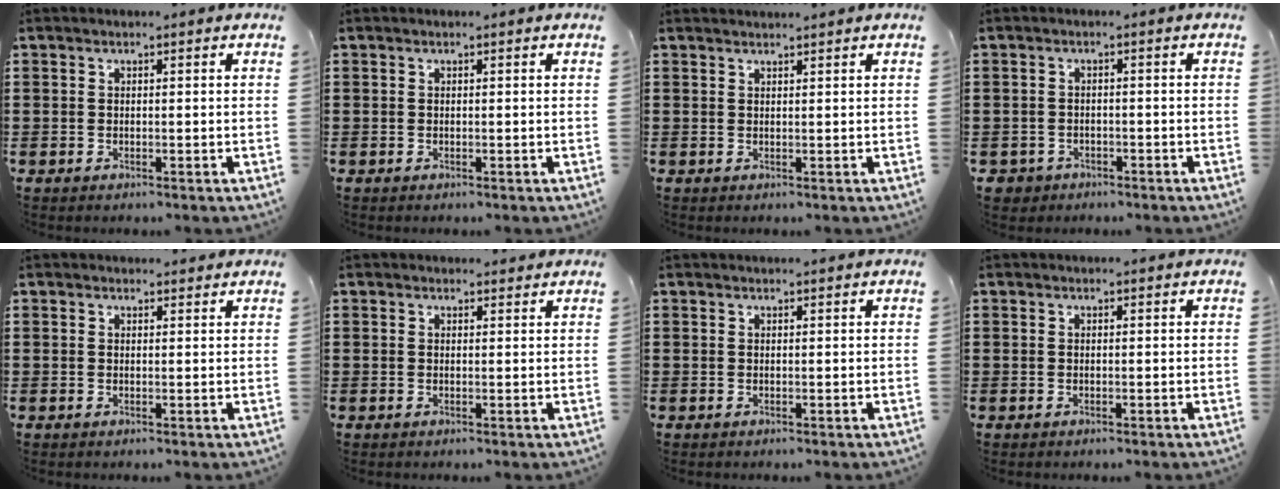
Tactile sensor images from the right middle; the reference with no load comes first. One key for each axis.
{"total": 0.0}
{"total": 1.1, "fx": 1.1, "fy": -0.2, "fz": 0.0, "tx": -0.002, "ty": -0.003, "tz": 0.022}
{"total": 1.6, "fx": -1.3, "fy": 0.9, "fz": -0.1, "tx": -0.005, "ty": 0.002, "tz": -0.031}
{"total": 1.0, "fx": 0.9, "fy": 0.3, "fz": 0.1, "tx": 0.004, "ty": -0.001, "tz": 0.015}
{"total": 1.0, "fx": 1.0, "fy": 0.2, "fz": 0.0, "tx": 0.005, "ty": -0.001, "tz": 0.017}
{"total": 0.5, "fx": 0.5, "fy": -0.2, "fz": 0.0, "tx": -0.001, "ty": 0.001, "tz": 0.010}
{"total": 0.0}